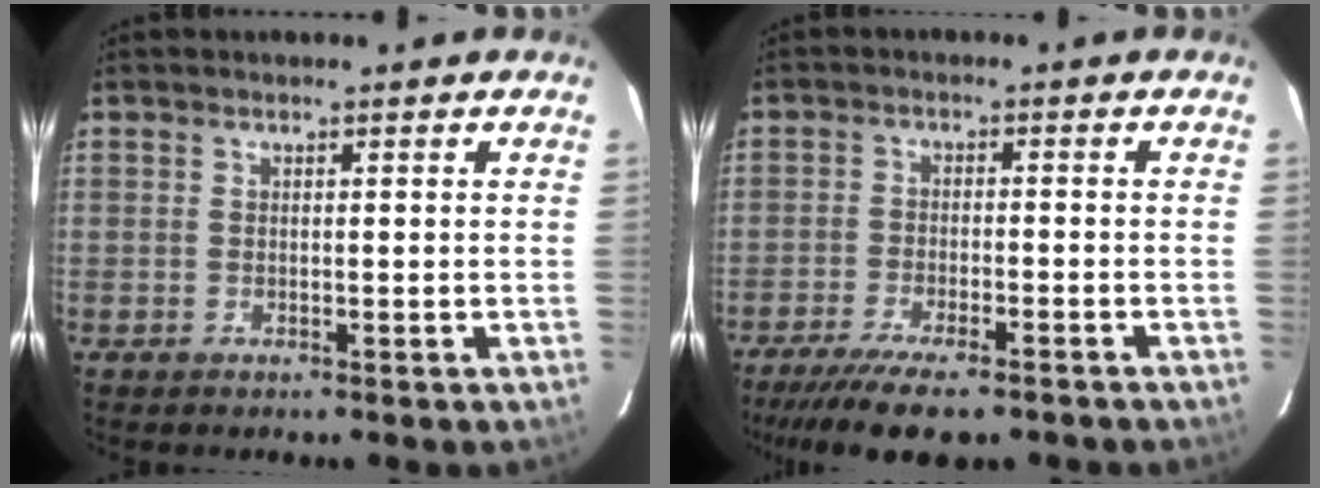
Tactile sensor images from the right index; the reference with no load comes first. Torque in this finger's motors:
{"motor_torque": [1.36, -0.78, 0.50, 0.13]}